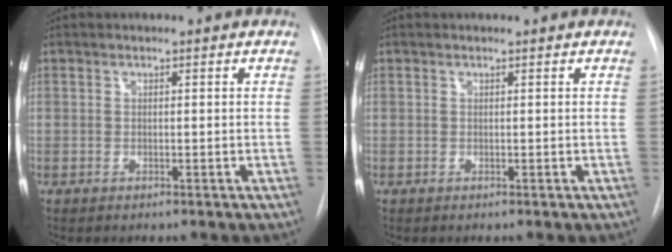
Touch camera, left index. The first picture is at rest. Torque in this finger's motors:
{"motor_torque": [-0.05, 0.10, 0.00, 0.00]}